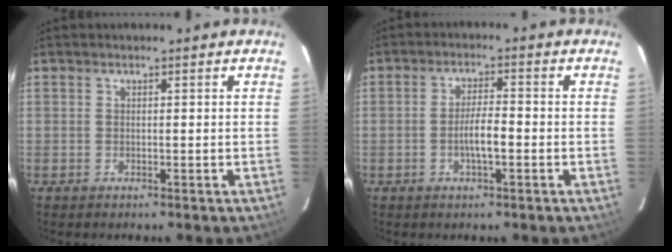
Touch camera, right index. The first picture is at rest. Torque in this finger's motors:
{"motor_torque": [1.12, -0.29, 0.51, 0.11]}